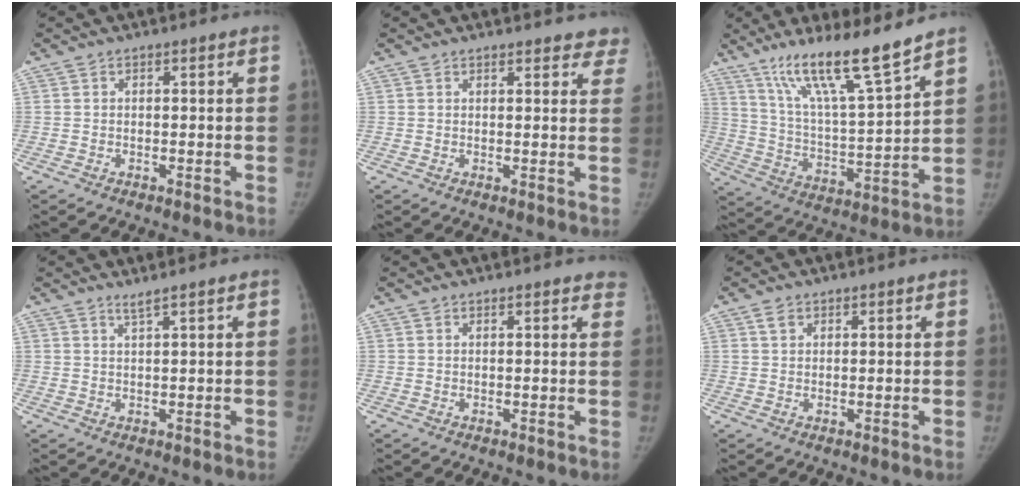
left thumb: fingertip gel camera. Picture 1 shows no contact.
{"total": 6.2, "force": [5.6, 2.3, 1.6], "torque": [0.027, -0.018, 0.044]}
{"total": 15.7, "force": [11.8, 0.9, 10.3], "torque": [-0.170, -0.071, 0.217]}
{"total": 1.3, "force": [1.1, -0.3, 0.7], "torque": [-0.017, -0.010, 0.022]}
{"total": 3.1, "force": [2.7, 1.1, 1.1], "torque": [0.009, -0.003, 0.016]}
{"total": 1.6, "force": [0.9, 1.1, 0.7], "torque": [-0.008, 0.002, 0.014]}